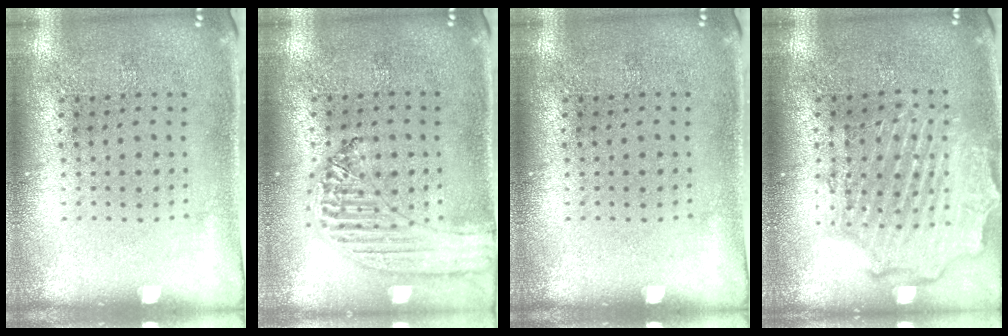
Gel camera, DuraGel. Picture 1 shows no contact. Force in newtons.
{"total": 1.2, "press": 1.2, "slide": 0.1}
{"total": 0.0}
{"total": 2.4, "press": 2.2, "slide": 0.9}